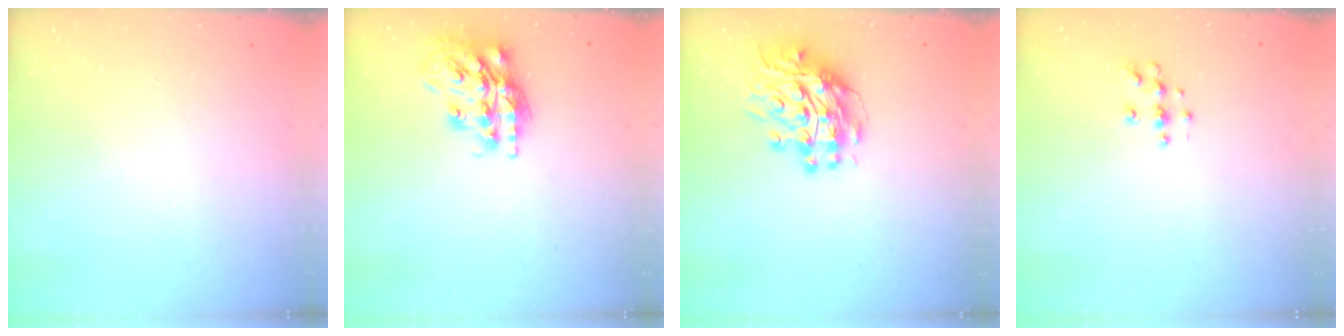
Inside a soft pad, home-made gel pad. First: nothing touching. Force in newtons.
{"total": 16.6, "press": 16.5, "slide": 1.1}
{"total": 11.7, "press": 11.6, "slide": 1.2}
{"total": 5.4, "press": 5.4, "slide": 0.6}